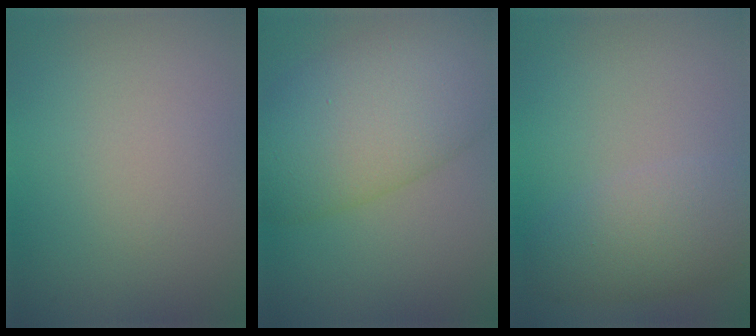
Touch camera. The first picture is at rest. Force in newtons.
{"total": 9.6, "press": 9.6, "slide": 0.4}
{"total": 4.6, "press": 4.6, "slide": 0.2}